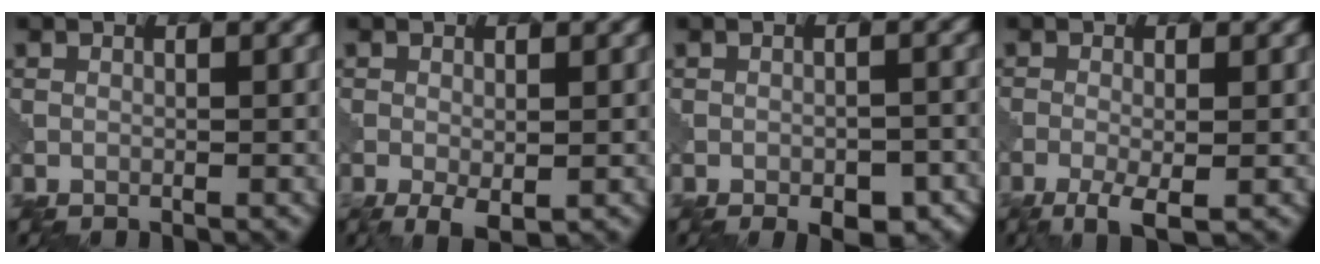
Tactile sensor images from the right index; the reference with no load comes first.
{"total": 1.9, "force": [-1.2, 0.3, 1.4], "torque": [-0.032, -0.011, -0.013]}
{"total": 5.5, "force": [-4.0, 2.4, 2.9], "torque": [-0.035, -0.003, -0.029]}
{"total": 2.8, "force": [-1.7, 0.4, 2.1], "torque": [-0.048, -0.008, -0.029]}